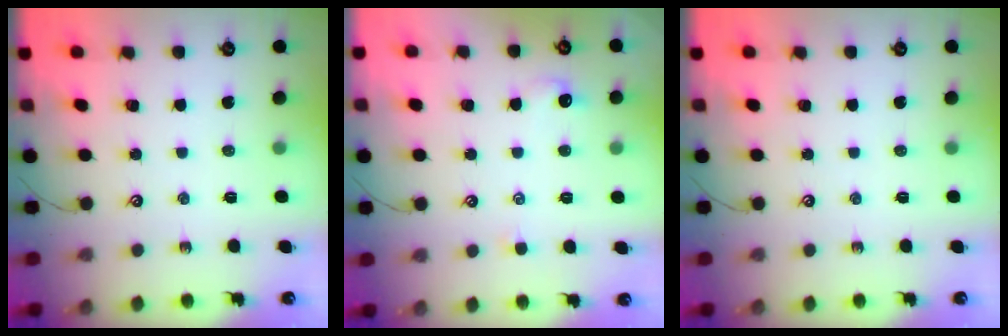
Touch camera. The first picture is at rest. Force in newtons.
{"total": 1.3, "press": 1.2, "slide": 0.4}
{"total": 0.0}